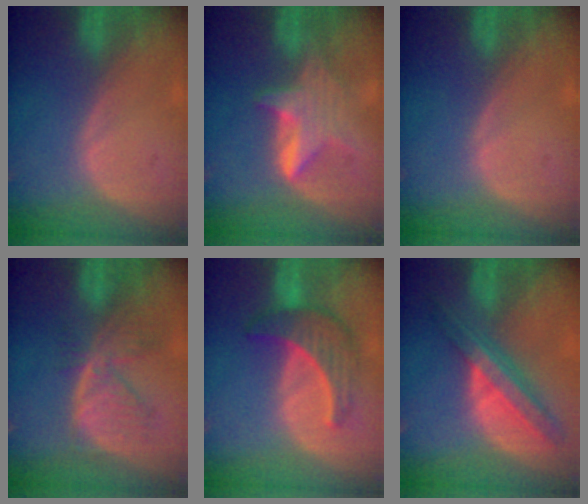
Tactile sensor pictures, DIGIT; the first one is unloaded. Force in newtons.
{"total": 6.1, "press": 5.7, "slide": 2.0}
{"total": 0.0}
{"total": 7.2, "press": 6.5, "slide": 3.1}
{"total": 6.6, "press": 6.5, "slide": 0.9}
{"total": 8.3, "press": 7.1, "slide": 4.4}